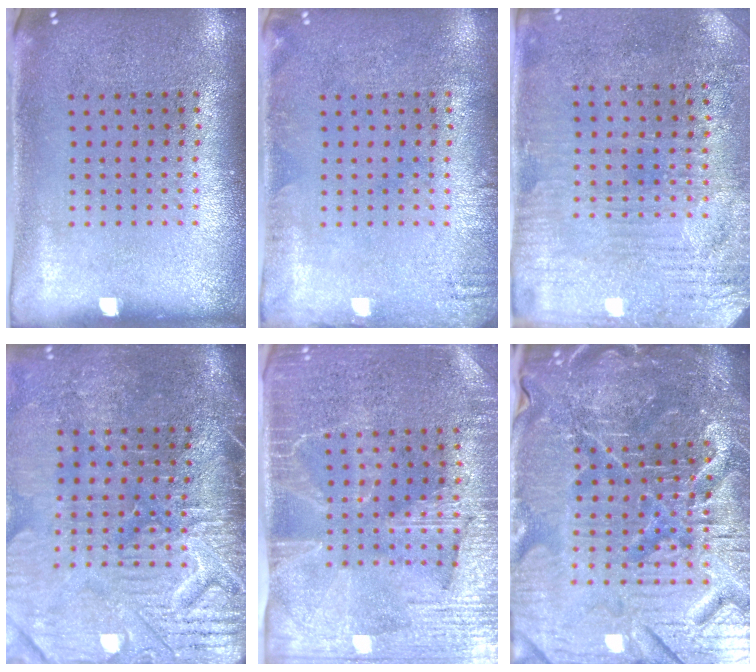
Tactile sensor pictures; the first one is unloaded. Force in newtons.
{"total": 1.1, "press": 1.1, "slide": 0.2}
{"total": 3.3, "press": 3.1, "slide": 1.2}
{"total": 4.6, "press": 4.0, "slide": 2.2}
{"total": 4.1, "press": 3.7, "slide": 1.7}
{"total": 7.2, "press": 6.4, "slide": 3.2}